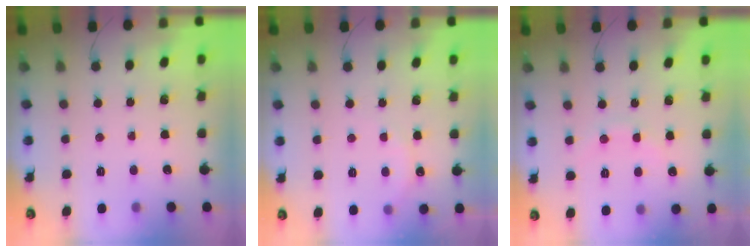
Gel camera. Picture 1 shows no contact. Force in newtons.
{"total": 5.7, "press": 5.6, "slide": 1.2}
{"total": 7.4, "press": 7.2, "slide": 1.6}